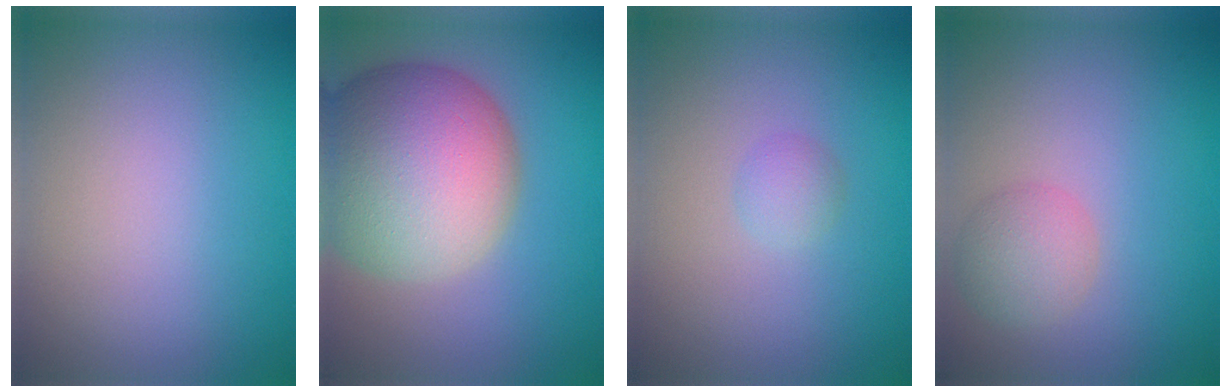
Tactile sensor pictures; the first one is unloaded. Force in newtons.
{"total": 14.8, "press": 14.8, "slide": 0.9}
{"total": 1.4, "press": 1.4, "slide": 0.0}
{"total": 2.9, "press": 2.9, "slide": 0.2}